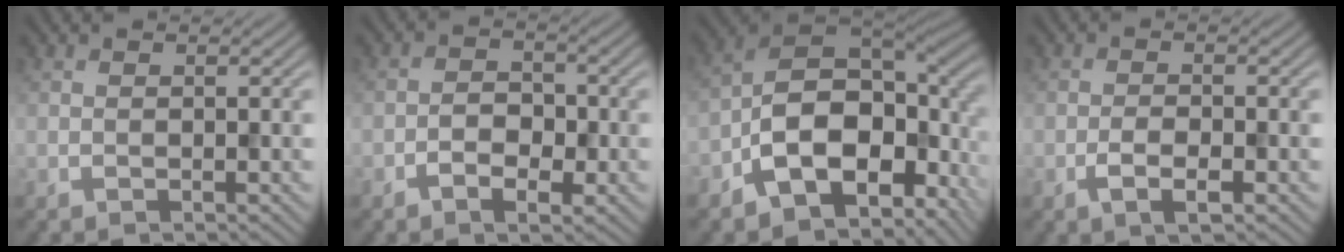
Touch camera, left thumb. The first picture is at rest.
{"total": 3.6, "force": [-1.7, 2.2, 2.3], "torque": [-0.035, 0.006, -0.034]}
{"total": 15.7, "force": [-5.1, 9.5, 11.5], "torque": [-0.204, -0.023, -0.084]}
{"total": 3.0, "force": [-1.4, 1.2, 2.3], "torque": [-0.049, -0.001, -0.030]}